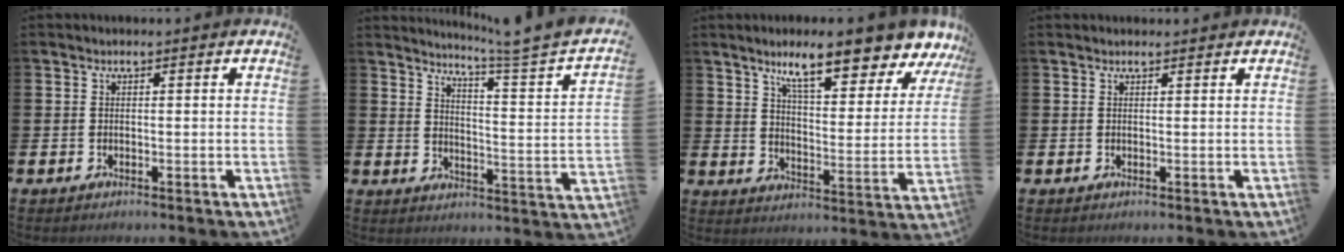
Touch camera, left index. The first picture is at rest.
{"total": 4.3, "force": [3.6, -1.3, 2.1], "torque": [-0.045, -0.047, 0.046]}
{"total": 10.4, "force": [8.8, 1.8, 5.2], "torque": [-0.101, -0.048, 0.150]}
{"total": 0.8, "force": [0.7, 0.2, 0.1], "torque": [0.006, -0.001, 0.012]}